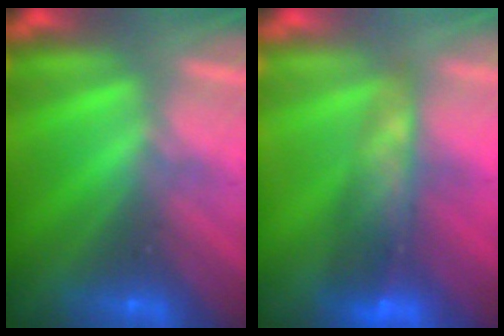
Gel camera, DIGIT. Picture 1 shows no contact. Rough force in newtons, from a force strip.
{"total": 8.6}